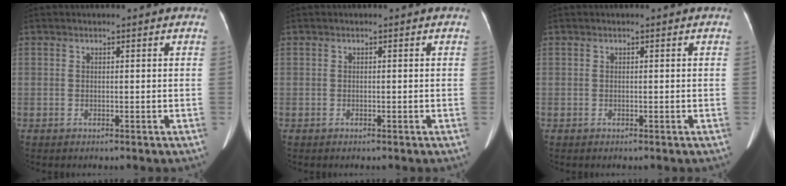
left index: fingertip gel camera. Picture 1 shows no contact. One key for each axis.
{"total": 0.0}
{"total": 0.0}